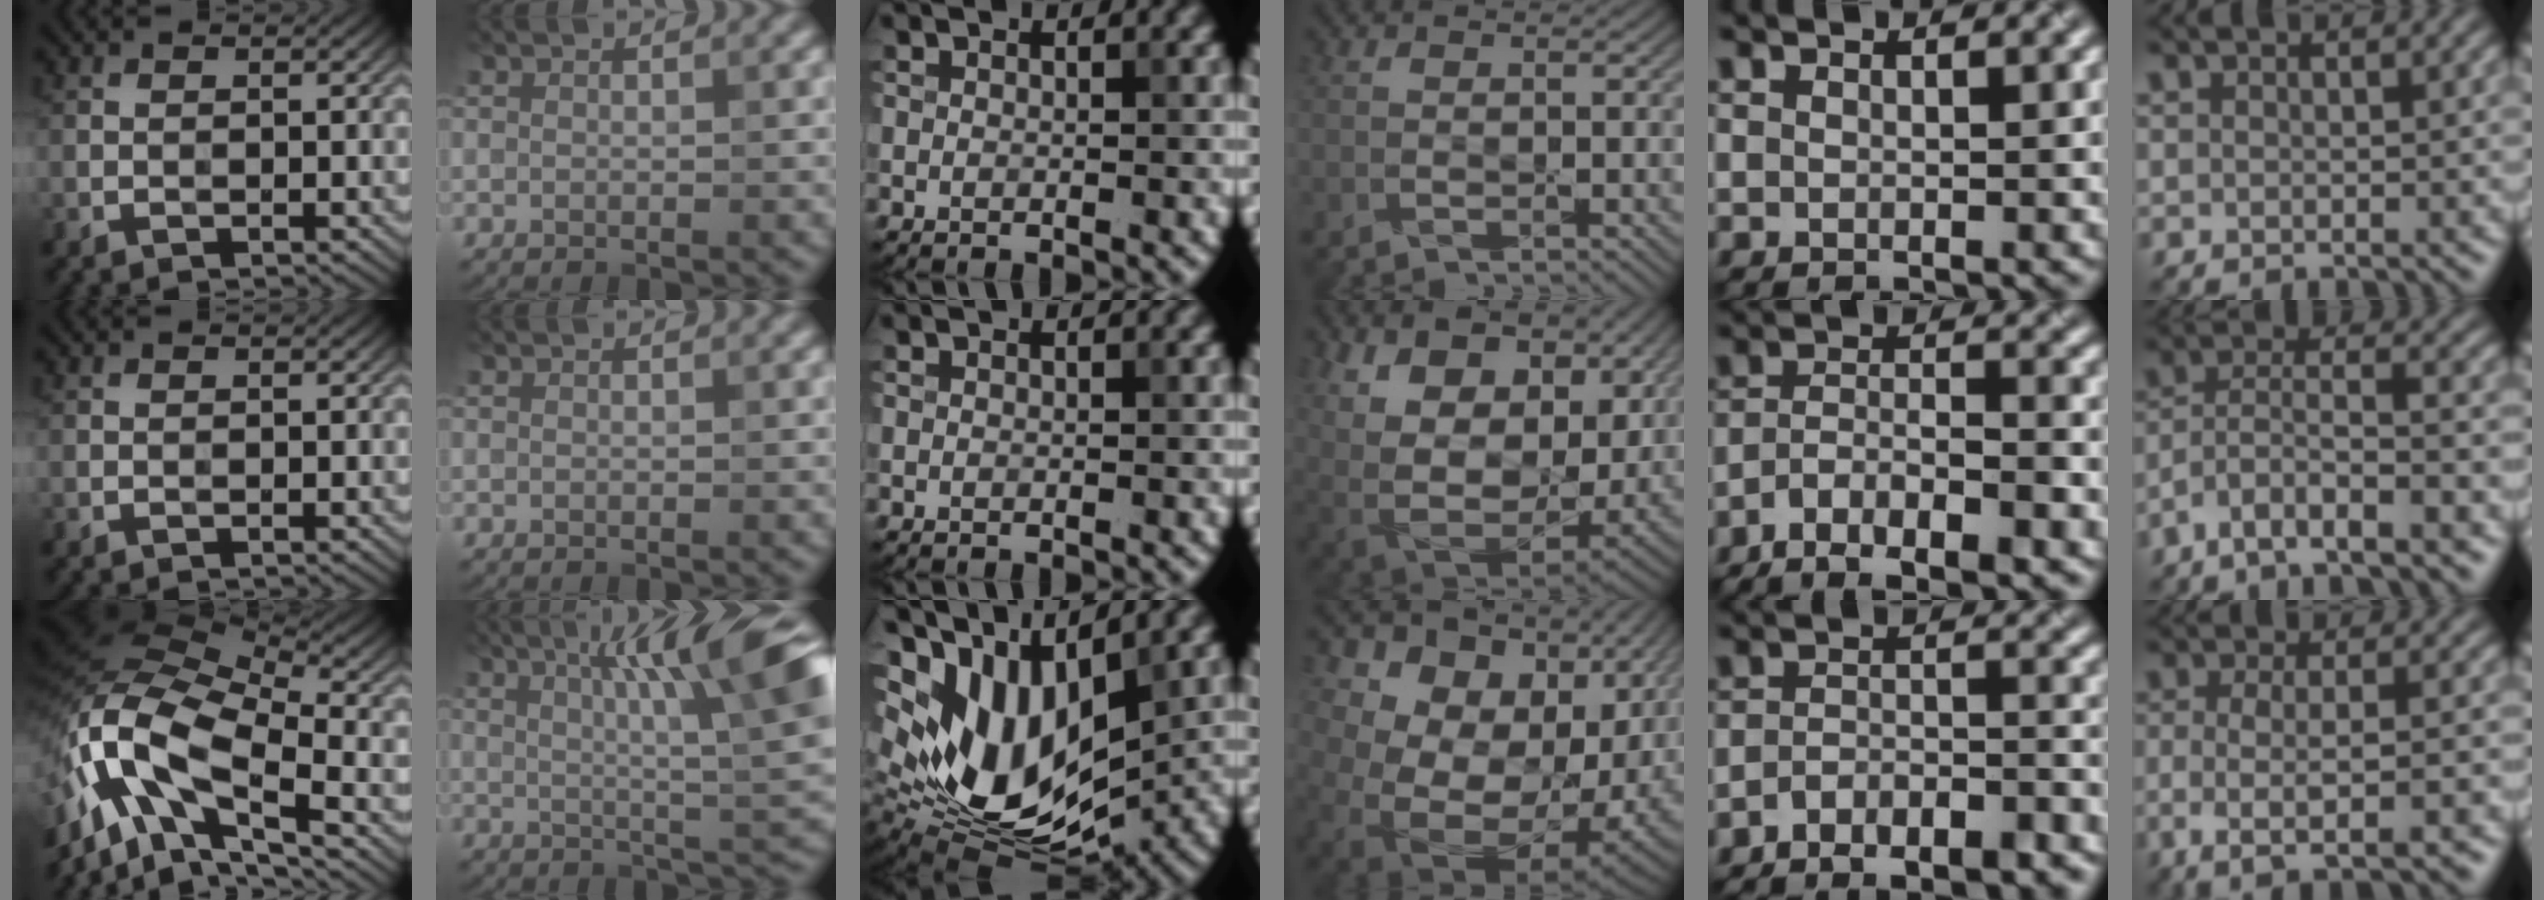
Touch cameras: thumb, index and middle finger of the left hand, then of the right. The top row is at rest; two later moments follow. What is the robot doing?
{"motion": "wipe", "object": "glasses"}